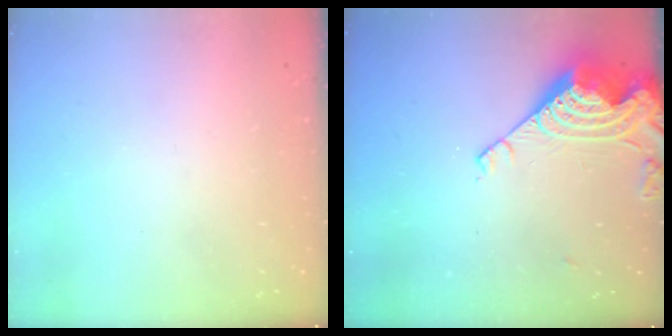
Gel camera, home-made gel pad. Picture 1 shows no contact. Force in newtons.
{"total": 12.3, "press": 12.3, "slide": 0.9}